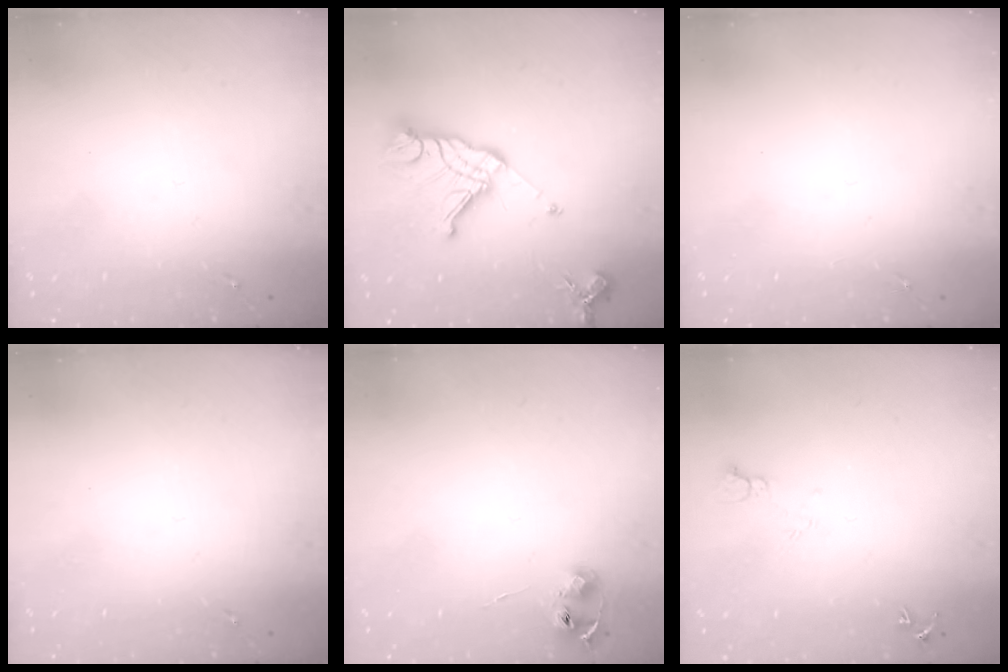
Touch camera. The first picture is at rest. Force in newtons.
{"total": 17.5, "press": 17.3, "slide": 2.0}
{"total": 0.0}
{"total": 0.0}
{"total": 6.4, "press": 6.4, "slide": 0.7}
{"total": 4.2, "press": 4.1, "slide": 0.5}